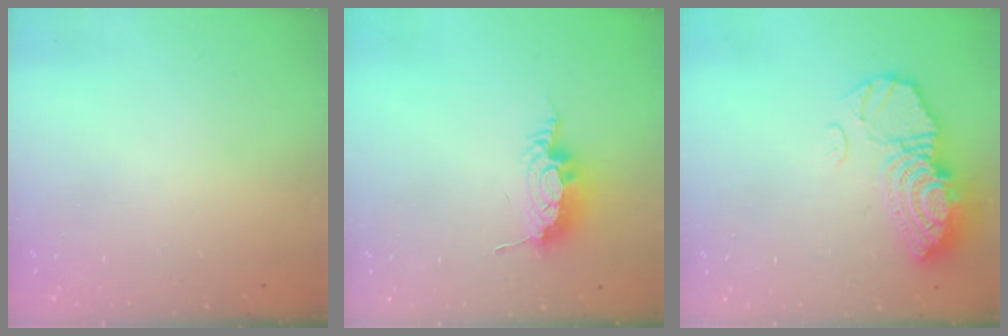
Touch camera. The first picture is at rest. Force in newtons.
{"total": 8.9, "press": 8.9, "slide": 1.0}
{"total": 15.0, "press": 14.9, "slide": 1.3}